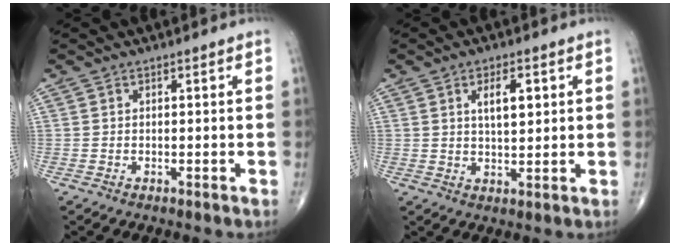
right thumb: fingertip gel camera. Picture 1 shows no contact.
{"total": 5.6, "force": [1.9, 2.3, 4.8], "torque": [-0.070, -0.012, 0.033]}